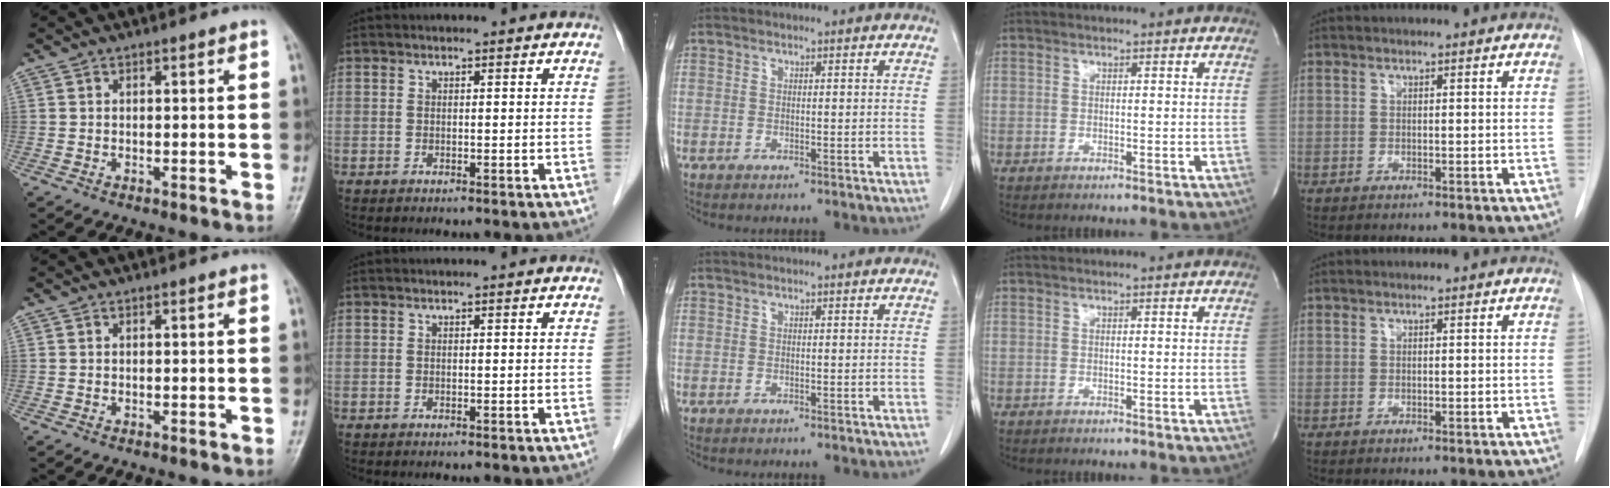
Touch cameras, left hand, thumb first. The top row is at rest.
{}